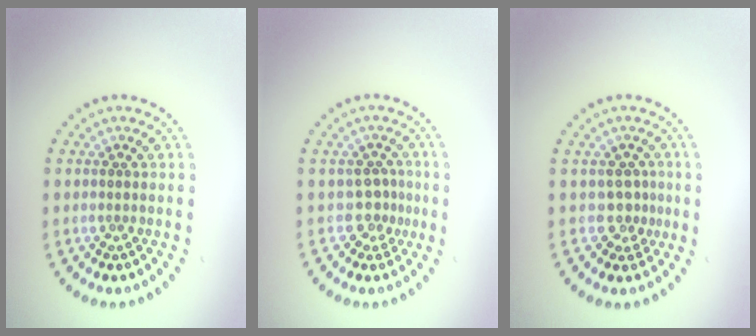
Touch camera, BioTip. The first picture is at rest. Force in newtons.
{"total": 1.8, "press": 1.3, "slide": 1.3}
{"total": 2.1, "press": 1.4, "slide": 1.6}